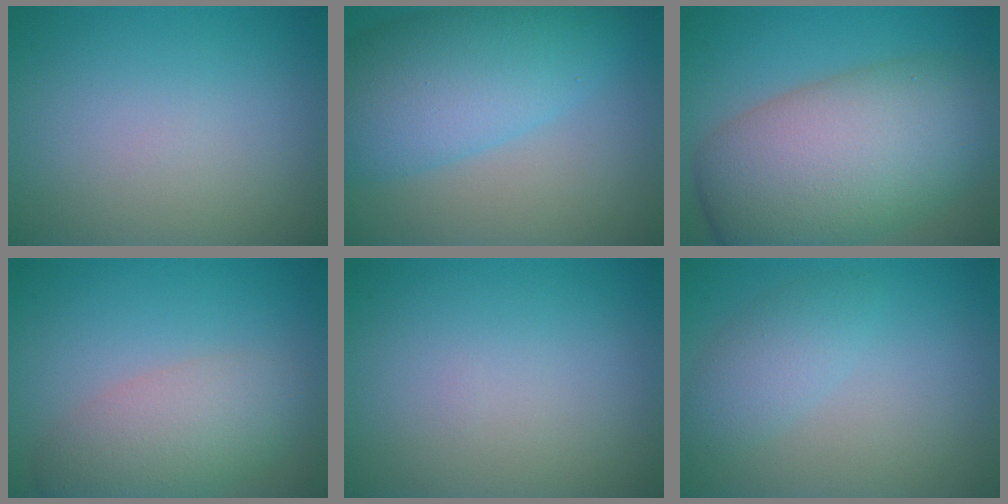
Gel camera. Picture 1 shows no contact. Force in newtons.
{"total": 7.9, "press": 7.9, "slide": 0.2}
{"total": 12.4, "press": 12.4, "slide": 0.3}
{"total": 5.0, "press": 4.9, "slide": 0.4}
{"total": 0.0}
{"total": 2.5, "press": 2.5, "slide": 0.1}